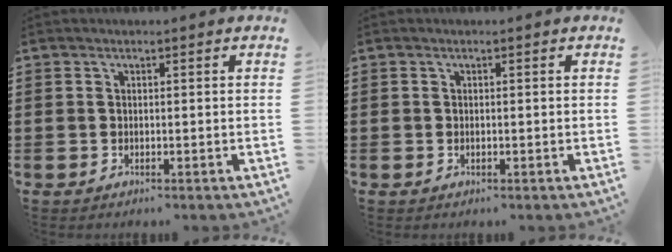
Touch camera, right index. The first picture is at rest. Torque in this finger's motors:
{"motor_torque": [-0.86, 1.29, -0.01, -0.01]}